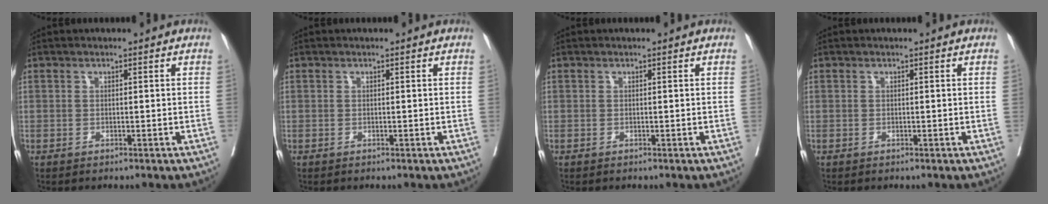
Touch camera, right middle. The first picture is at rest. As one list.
[{"total": 0.0}, {"total": 0.0}, {"total": 0.0}]